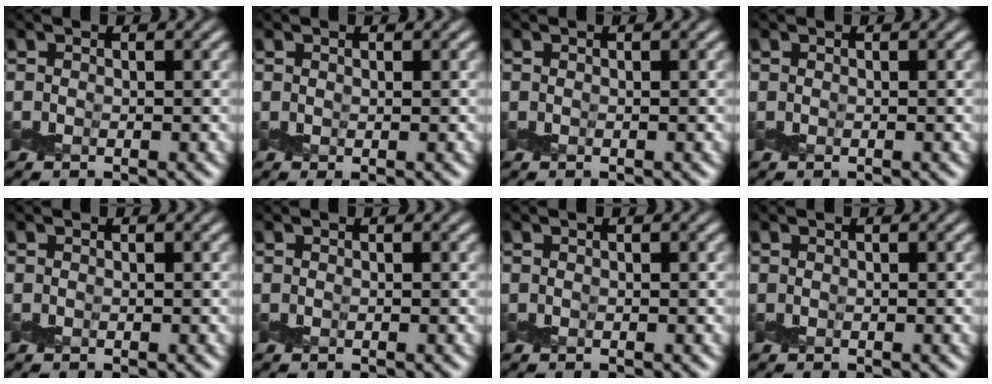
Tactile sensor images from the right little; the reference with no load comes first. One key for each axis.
{"total": 0.6, "fx": 0.3, "fy": 0.2, "fz": 0.5, "tx": -0.011, "ty": -0.003, "tz": 0.008}
{"total": 0.0}
{"total": 0.0}
{"total": 0.0}
{"total": 0.0}
{"total": 0.0}
{"total": 0.0}